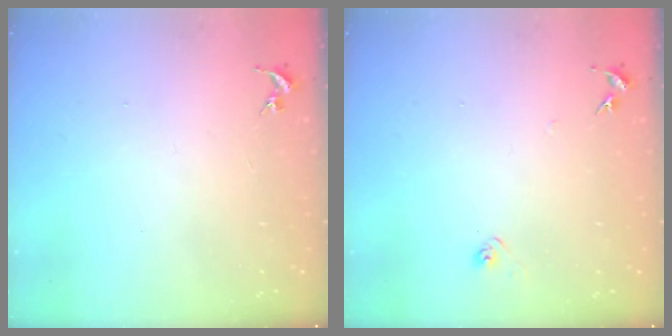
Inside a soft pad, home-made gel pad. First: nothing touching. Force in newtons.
{"total": 5.0, "press": 5.0, "slide": 0.7}